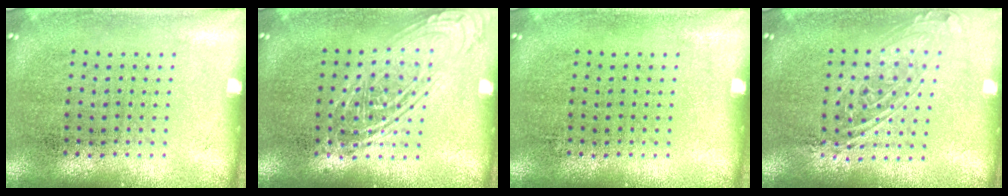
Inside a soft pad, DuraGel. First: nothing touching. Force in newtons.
{"total": 2.4, "press": 2.4, "slide": 0.3}
{"total": 0.0}
{"total": 1.7, "press": 1.4, "slide": 0.9}